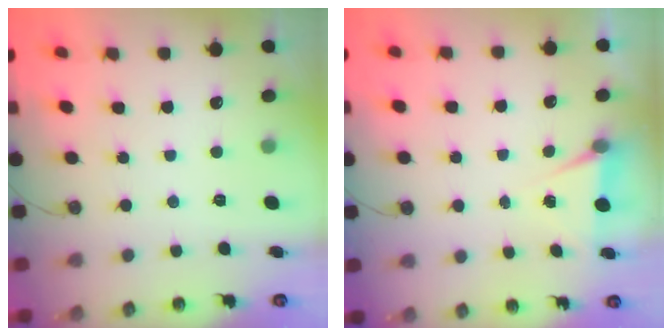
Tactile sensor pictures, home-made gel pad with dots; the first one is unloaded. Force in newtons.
{"total": 4.8, "press": 1.7, "slide": 4.4}